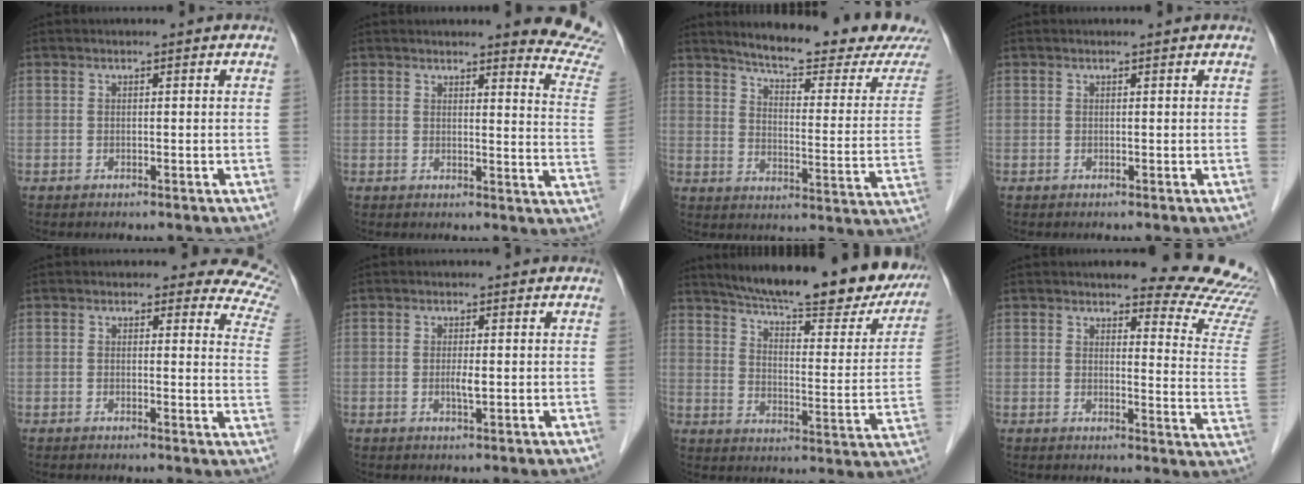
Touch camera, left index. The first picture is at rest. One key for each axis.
{"total": 10.2, "fx": 10.1, "fy": -0.3, "fz": 1.6, "tx": 0.004, "ty": -0.097, "tz": 0.080}
{"total": 19.0, "fx": 17.5, "fy": 0.8, "fz": 7.2, "tx": -0.100, "ty": -0.072, "tz": 0.219}
{"total": 0.7, "fx": 0.7, "fy": 0.1, "fz": 0.1, "tx": -0.007, "ty": 0.005, "tz": 0.007}
{"total": 10.0, "fx": 9.5, "fy": 3.1, "fz": 1.4, "tx": 0.030, "ty": -0.064, "tz": 0.052}
{"total": 1.7, "fx": -0.1, "fy": 0.3, "fz": 1.6, "tx": -0.034, "ty": -0.002, "tz": -0.001}
{"total": 26.8, "fx": 22.2, "fy": 4.9, "fz": 14.1, "tx": -0.202, "ty": -0.037, "tz": 0.281}
{"total": 14.2, "fx": 13.7, "fy": 1.5, "fz": 3.6, "tx": -0.018, "ty": -0.107, "tz": 0.122}